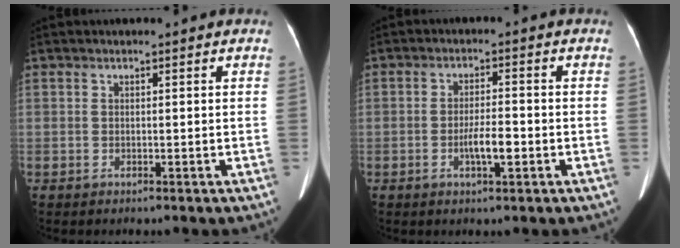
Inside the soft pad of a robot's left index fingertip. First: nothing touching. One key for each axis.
{"total": 4.1, "fx": -1.4, "fy": 0.8, "fz": 3.8, "tx": -0.071, "ty": 0.001, "tz": -0.022}